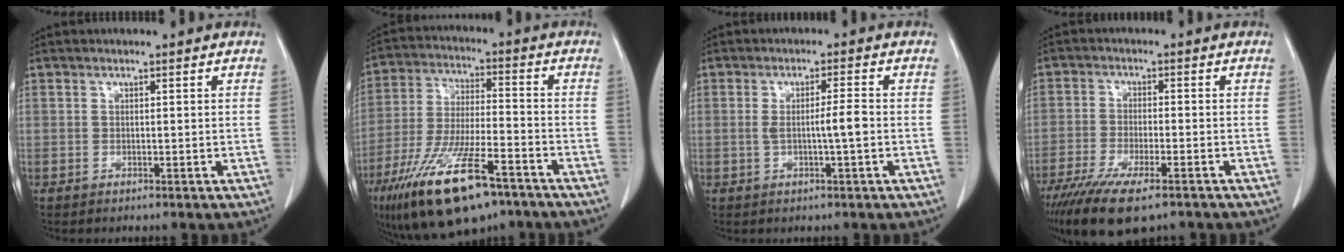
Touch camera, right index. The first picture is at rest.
{"total": 17.9, "force": [-11.3, 4.3, 13.2], "torque": [-0.267, -0.033, -0.199]}
{"total": 3.8, "force": [-0.4, -0.1, 3.8], "torque": [-0.067, 0.000, -0.006]}
{"total": 11.9, "force": [-8.6, 2.6, 7.9], "torque": [-0.134, -0.025, -0.137]}